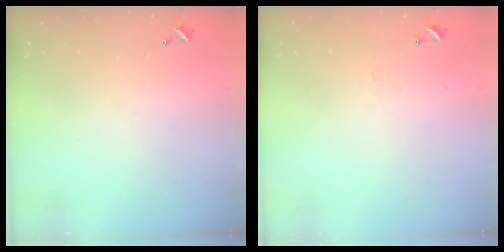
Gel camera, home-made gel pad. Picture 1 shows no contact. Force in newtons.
{"total": 0.8, "press": 0.7, "slide": 0.5}